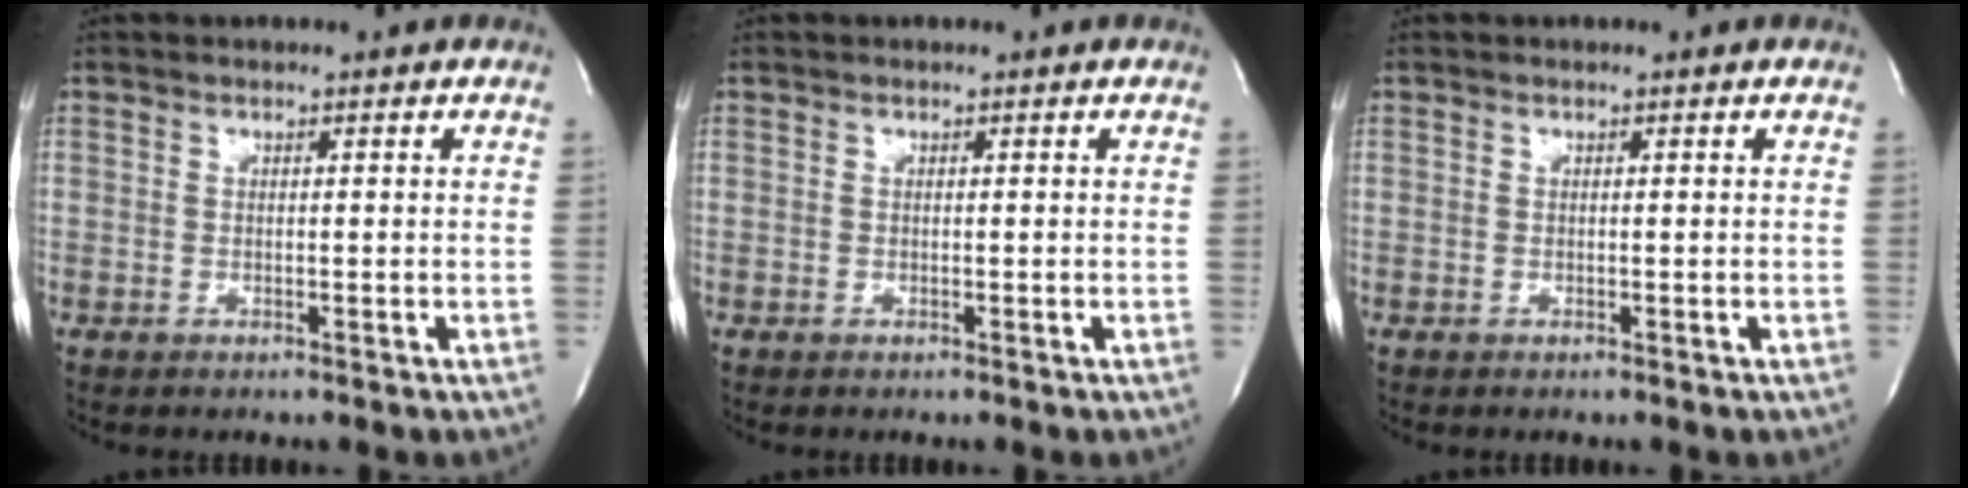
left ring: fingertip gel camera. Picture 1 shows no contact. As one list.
[{"total": 0.0}, {"total": 0.0}]